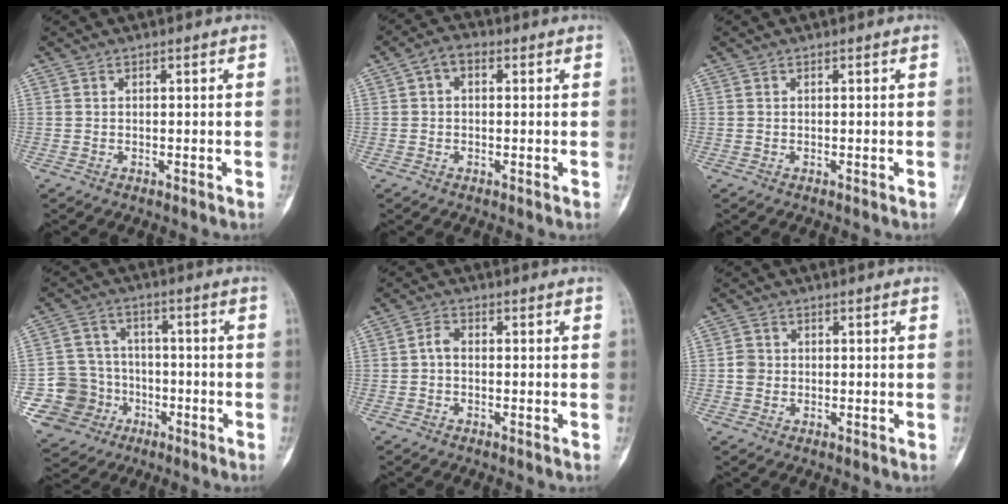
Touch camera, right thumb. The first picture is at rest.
{"total": 3.7, "force": [0.8, 2.4, 2.6], "torque": [-0.036, 0.016, 0.007]}
{"total": 0.0}
{"total": 12.0, "force": [-3.9, 11.1, 2.6], "torque": [-0.034, 0.044, -0.057]}
{"total": 2.1, "force": [-0.4, 1.3, 1.6], "torque": [-0.029, 0.008, -0.014]}
{"total": 2.3, "force": [-0.2, 2.1, 0.9], "torque": [-0.007, 0.006, -0.007]}